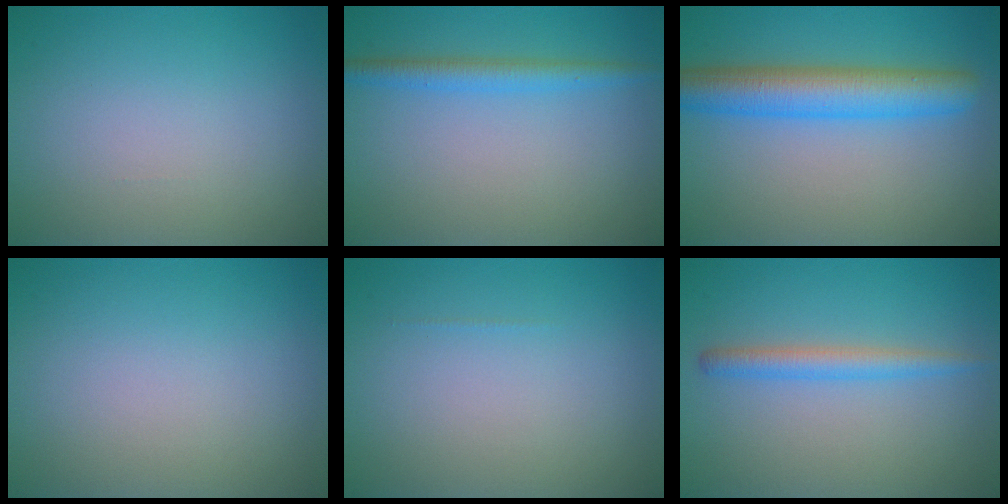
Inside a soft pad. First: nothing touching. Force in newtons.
{"total": 2.4, "press": 2.4, "slide": 0.2}
{"total": 6.3, "press": 6.3, "slide": 0.2}
{"total": 0.0}
{"total": 0.0}
{"total": 2.2, "press": 2.2, "slide": 0.2}